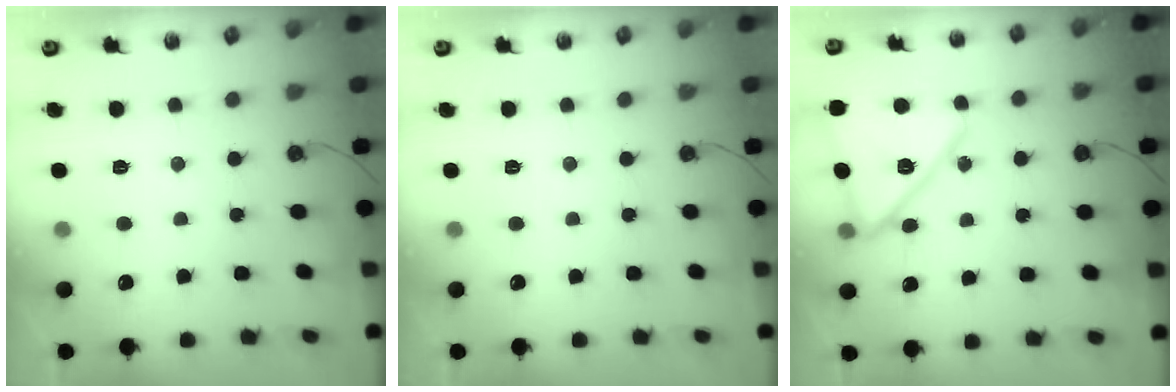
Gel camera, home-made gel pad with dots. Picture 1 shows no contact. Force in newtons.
{"total": 0.0}
{"total": 16.1, "press": 16.1, "slide": 0.9}